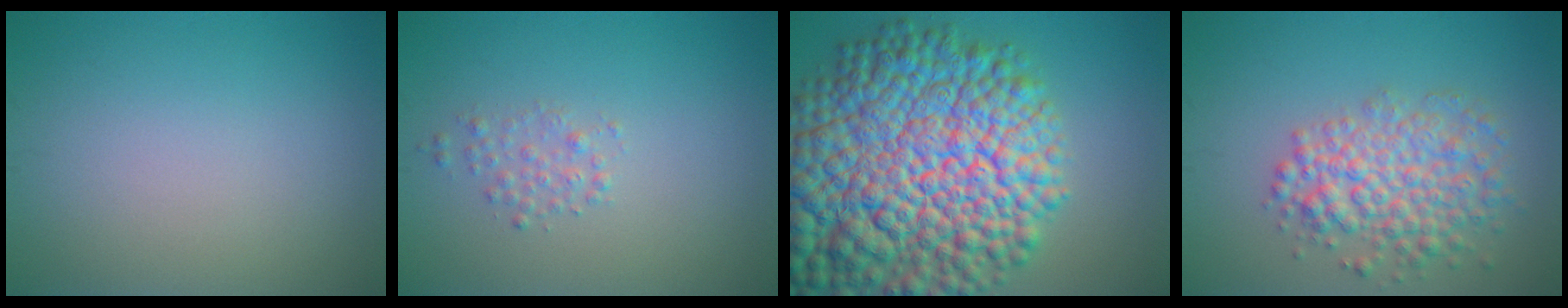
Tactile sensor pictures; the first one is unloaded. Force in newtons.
{"total": 1.3, "press": 1.3, "slide": 0.0}
{"total": 18.6, "press": 18.6, "slide": 0.6}
{"total": 5.2, "press": 5.2, "slide": 0.2}